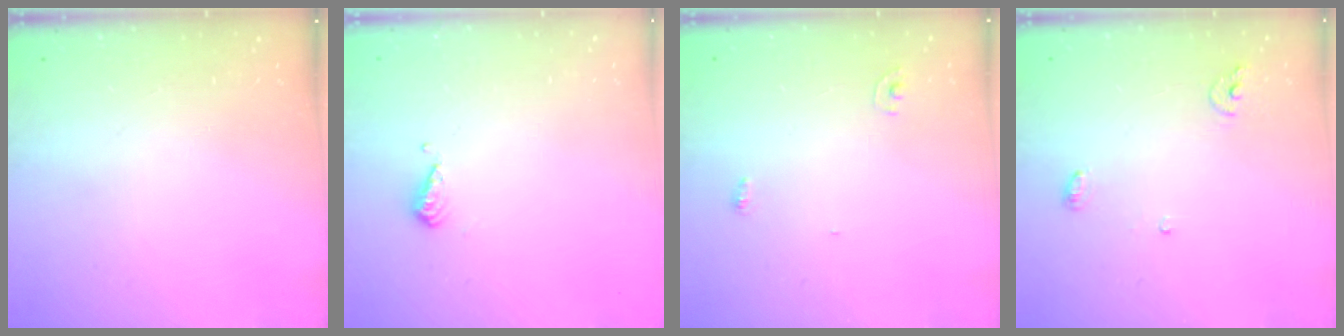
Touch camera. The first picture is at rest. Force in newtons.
{"total": 4.6, "press": 4.5, "slide": 0.9}
{"total": 2.8, "press": 2.8, "slide": 0.1}
{"total": 5.0, "press": 5.0, "slide": 0.4}